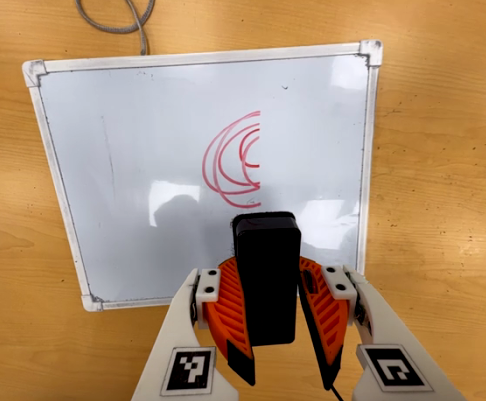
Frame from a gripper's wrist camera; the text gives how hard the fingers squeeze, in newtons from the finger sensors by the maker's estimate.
{"total": 11.0, "left": 10.5, "right": 11.5}